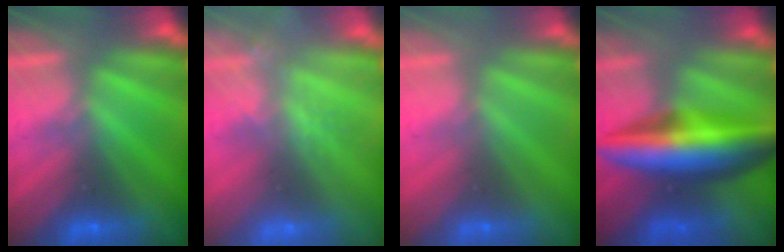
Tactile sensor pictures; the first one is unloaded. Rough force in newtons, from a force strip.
{"total": 2.2}
{"total": 2.9}
{"total": 9.0}